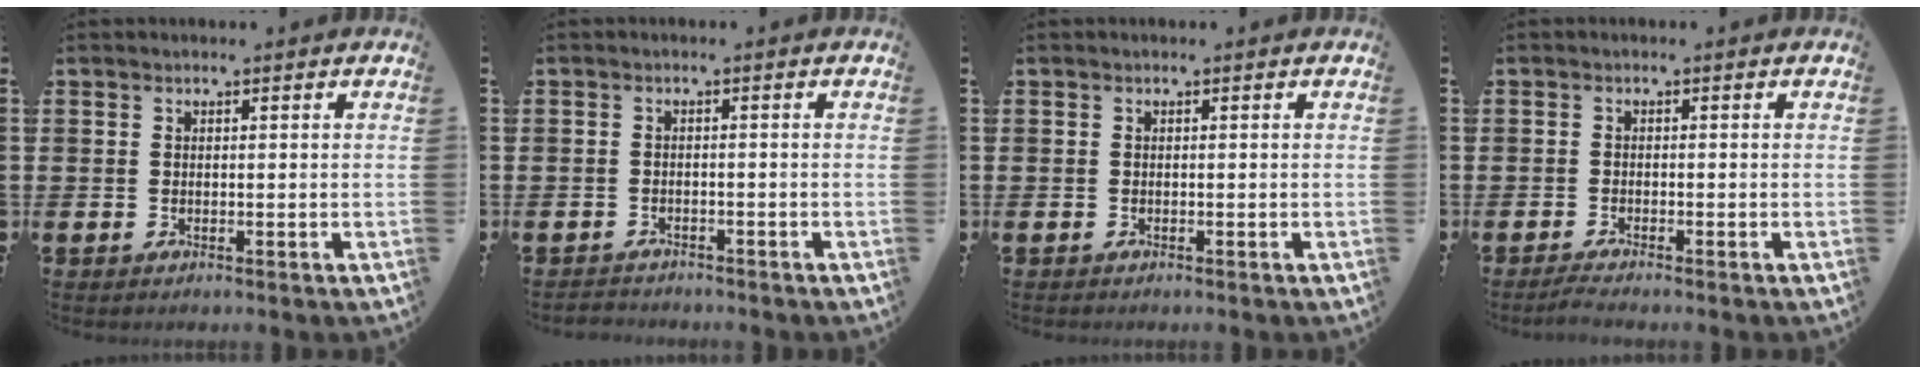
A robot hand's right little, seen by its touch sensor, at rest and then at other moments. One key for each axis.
{"total": 1.1, "fx": -1.0, "fy": 0.2, "fz": -0.1, "tx": -0.001, "ty": 0.003, "tz": -0.023}
{"total": 0.0}
{"total": 1.2, "fx": -0.9, "fy": 0.0, "fz": 0.8, "tx": -0.013, "ty": -0.002, "tz": -0.017}